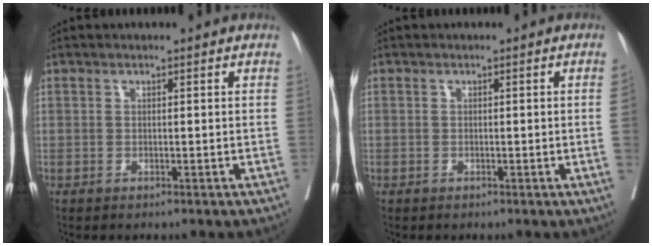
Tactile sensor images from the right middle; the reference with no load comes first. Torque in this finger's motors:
{"motor_torque": [1.04, -1.10, -0.22, -0.21]}